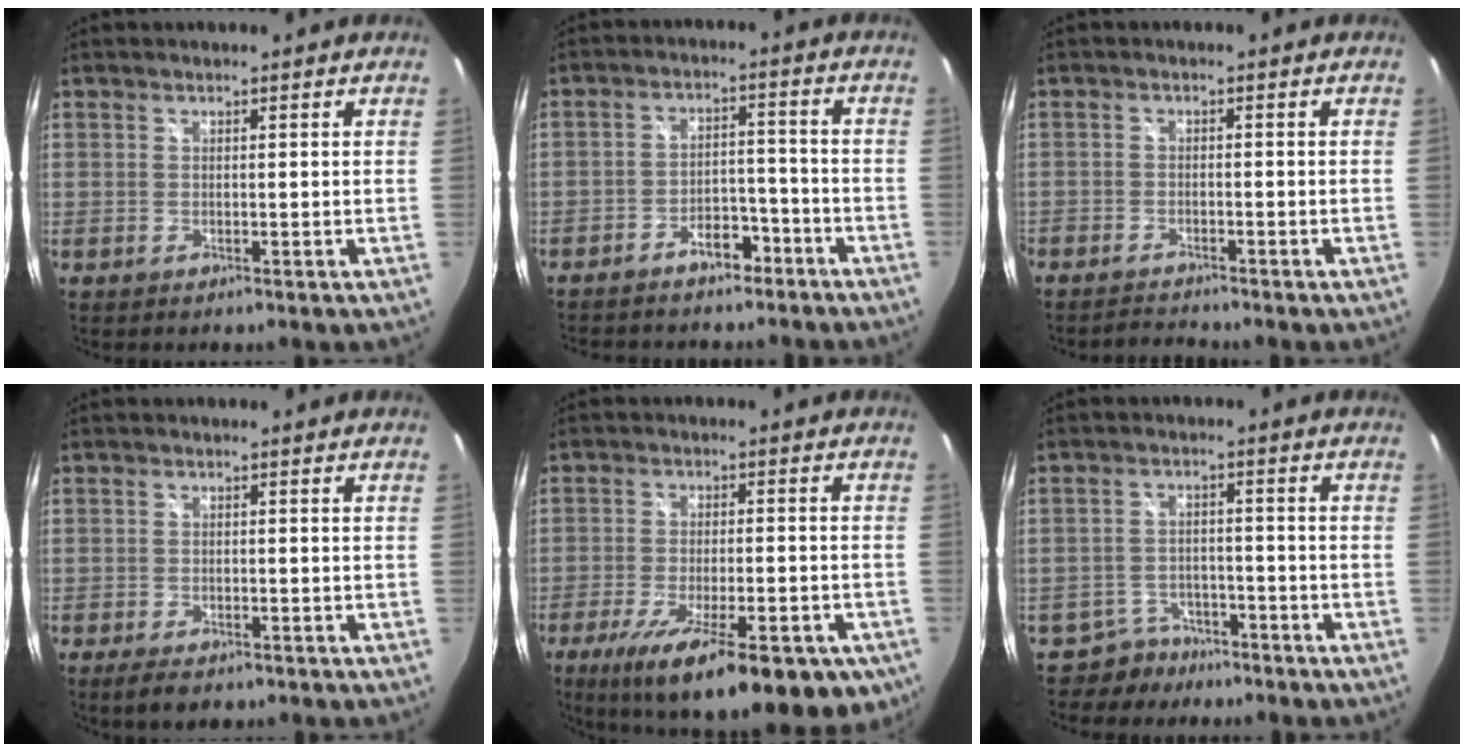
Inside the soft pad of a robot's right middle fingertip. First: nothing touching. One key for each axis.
{"total": 9.4, "fx": -7.5, "fy": 4.5, "fz": 3.6, "tx": -0.081, "ty": 0.031, "tz": -0.098}
{"total": 3.0, "fx": -2.9, "fy": 0.4, "fz": 0.2, "tx": -0.019, "ty": 0.000, "tz": -0.056}
{"total": 4.0, "fx": -2.7, "fy": 1.9, "fz": 2.2, "tx": -0.050, "ty": -0.013, "tz": -0.043}
{"total": 22.5, "fx": -13.2, "fy": 7.5, "fz": 16.6, "tx": -0.276, "ty": -0.062, "tz": -0.182}
{"total": 5.3, "fx": -4.2, "fy": 3.2, "fz": -0.2, "tx": -0.007, "ty": 0.016, "tz": -0.067}